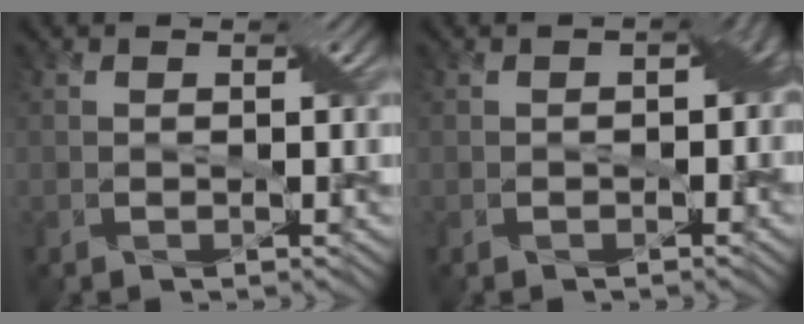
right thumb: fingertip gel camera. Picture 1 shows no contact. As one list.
[{"total": 2.7, "force": [-0.4, 1.8, 1.9], "torque": [-0.023, -0.005, -0.008]}]